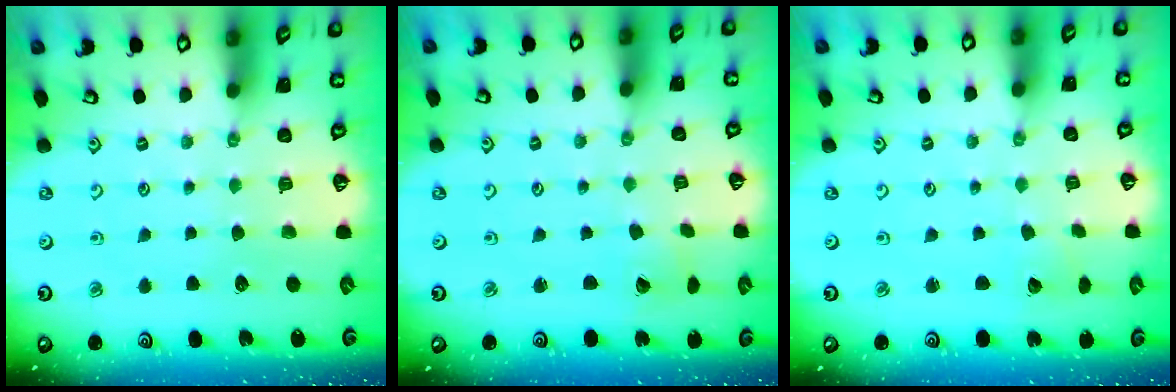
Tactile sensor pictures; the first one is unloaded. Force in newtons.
{"total": 1.8, "press": 1.8, "slide": 0.2}
{"total": 2.1, "press": 2.1, "slide": 0.1}